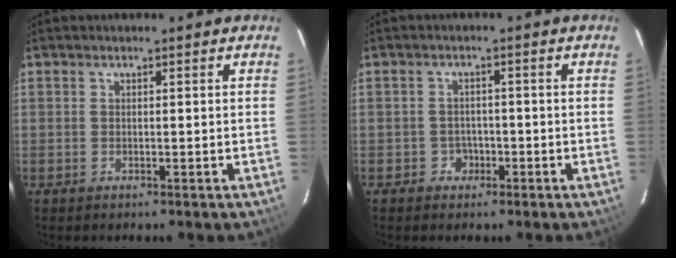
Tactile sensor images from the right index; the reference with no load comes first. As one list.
[{"total": 2.9, "force": [-1.4, 2.5, 0.1], "torque": [-0.003, 0.011, -0.022]}]